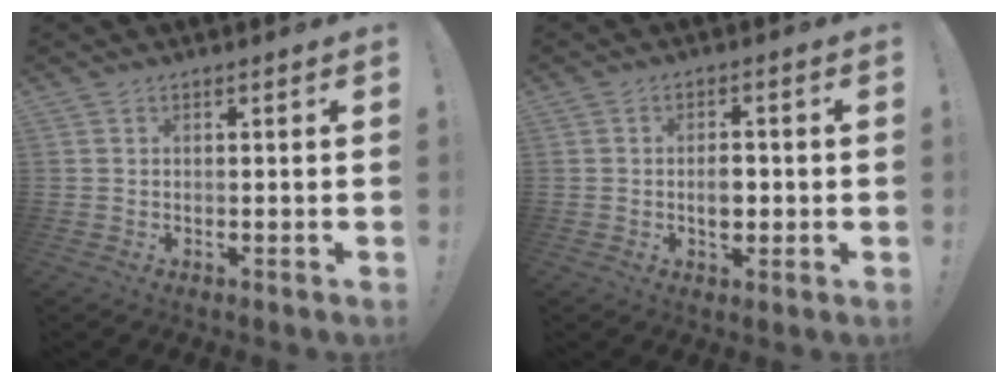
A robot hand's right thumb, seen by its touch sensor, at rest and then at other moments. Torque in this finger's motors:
{"motor_torque": [0.72, 0.60, 0.65, -0.06, -0.02]}